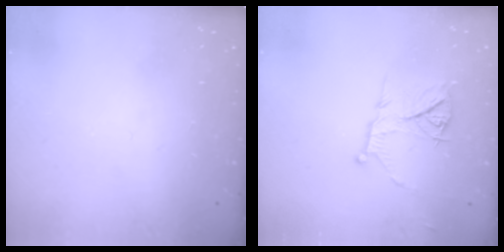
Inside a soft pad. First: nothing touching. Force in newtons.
{"total": 10.3, "press": 10.3, "slide": 0.6}